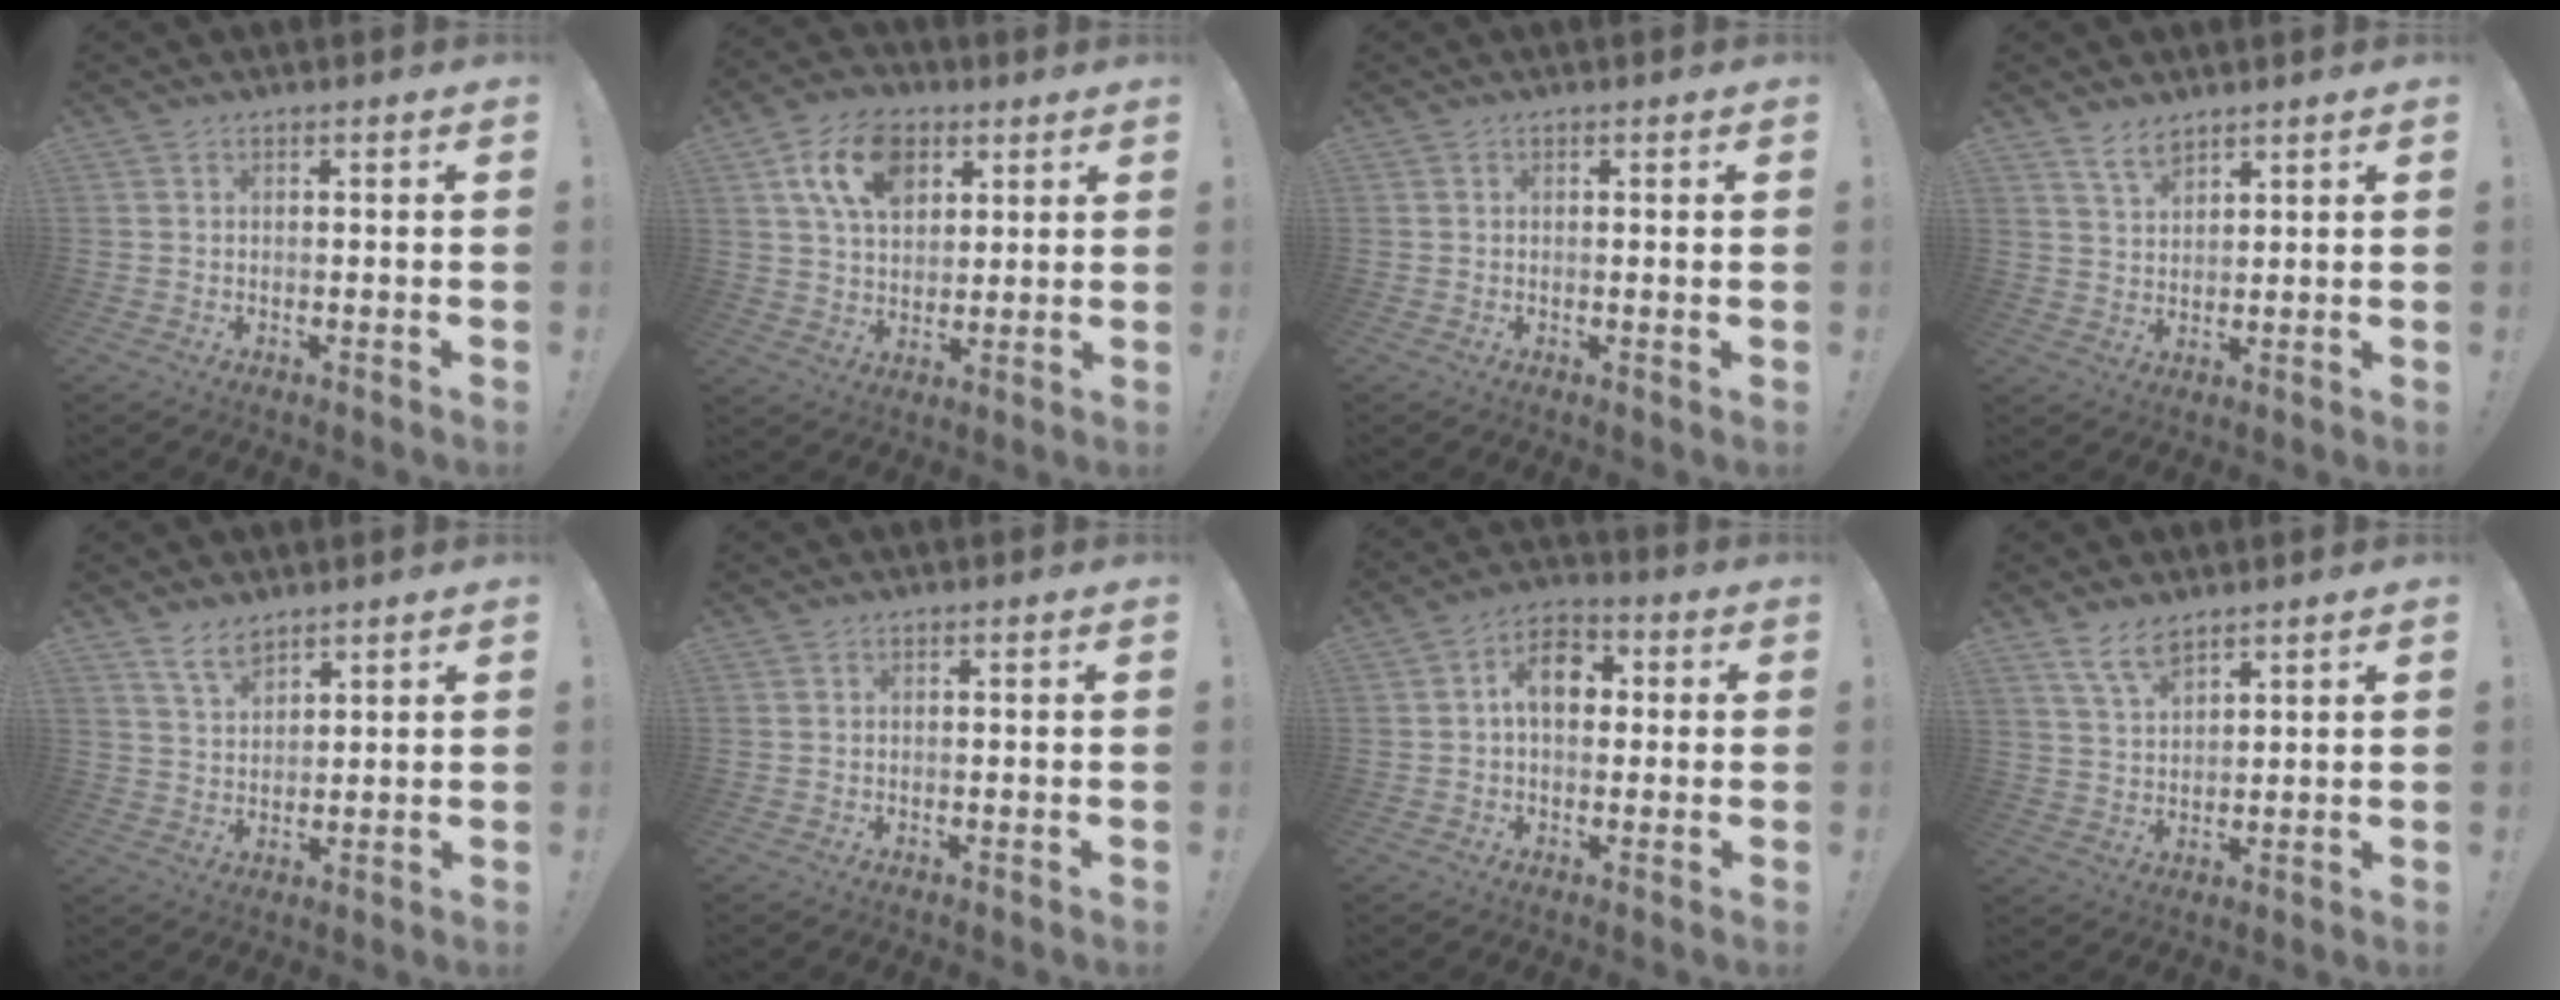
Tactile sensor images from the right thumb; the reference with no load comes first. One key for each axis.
{"total": 14.9, "fx": 6.8, "fy": 10.0, "fz": 8.6, "tx": -0.135, "ty": -0.016, "tz": 0.130}
{"total": 0.9, "fx": 0.4, "fy": -0.1, "fz": 0.8, "tx": -0.009, "ty": -0.002, "tz": 0.005}
{"total": 5.2, "fx": 4.3, "fy": 2.0, "fz": 2.3, "tx": -0.040, "ty": -0.023, "tz": 0.078}
{"total": 6.0, "fx": 4.9, "fy": 2.5, "fz": 2.5, "tx": -0.048, "ty": -0.025, "tz": 0.091}
{"total": 0.0}
{"total": 10.3, "fx": 1.8, "fy": 6.9, "fz": 7.4, "tx": -0.116, "ty": 0.015, "tz": 0.034}
{"total": 7.2, "fx": 5.6, "fy": 2.7, "fz": 3.6, "tx": -0.068, "ty": -0.027, "tz": 0.106}